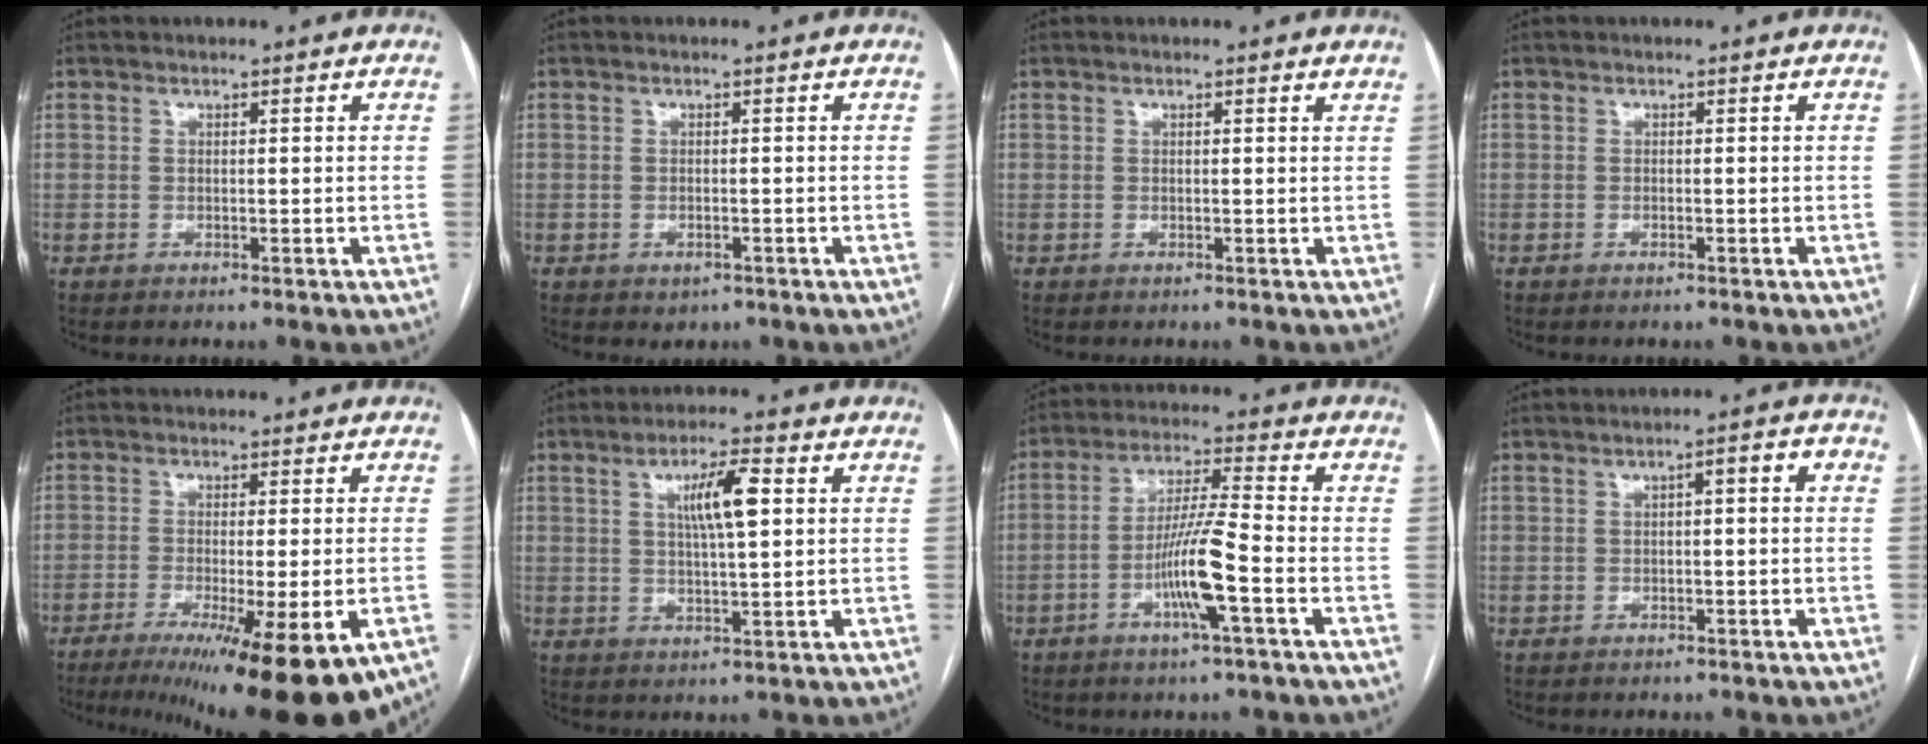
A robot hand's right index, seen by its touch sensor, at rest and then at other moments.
{"total": 1.5, "force": [-0.7, 1.1, 0.7], "torque": [-0.009, 0.001, 0.000]}
{"total": 1.1, "force": [1.0, 0.1, 0.4], "torque": [-0.010, -0.001, 0.005]}
{"total": 0.0}
{"total": 17.8, "force": [-10.9, 1.7, 14.0], "torque": [-0.152, -0.040, -0.159]}
{"total": 7.0, "force": [1.9, 1.0, 6.7], "torque": [-0.119, 0.008, 0.035]}
{"total": 9.6, "force": [-3.5, -0.2, 8.9], "torque": [-0.174, -0.001, -0.067]}
{"total": 3.4, "force": [0.3, 0.9, 3.3], "torque": [-0.043, 0.020, 0.002]}